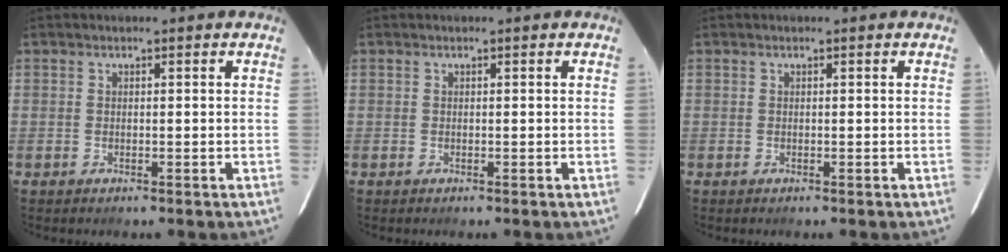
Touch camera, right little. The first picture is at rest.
{"total": 0.0}
{"total": 0.0}